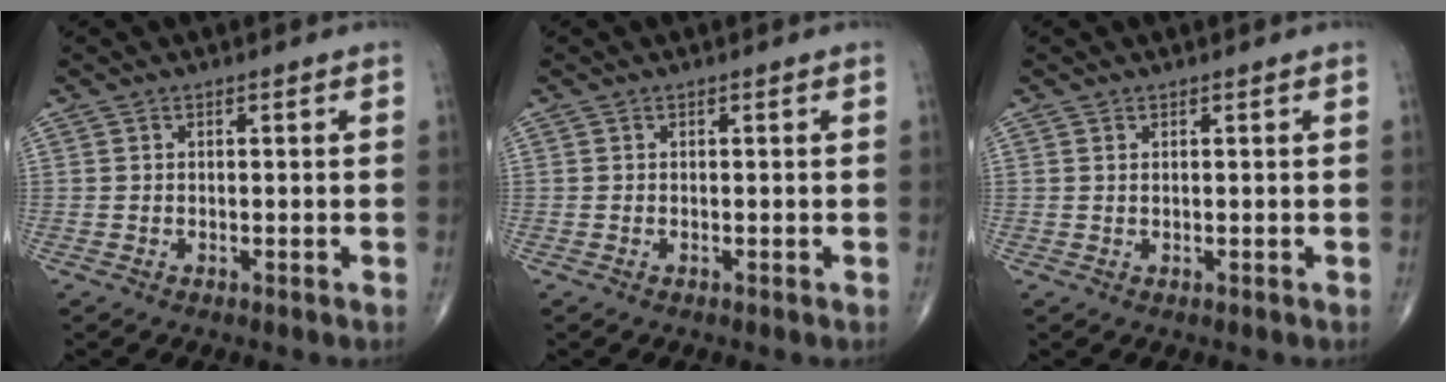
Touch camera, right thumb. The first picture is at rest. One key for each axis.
{"total": 0.0}
{"total": 0.0}